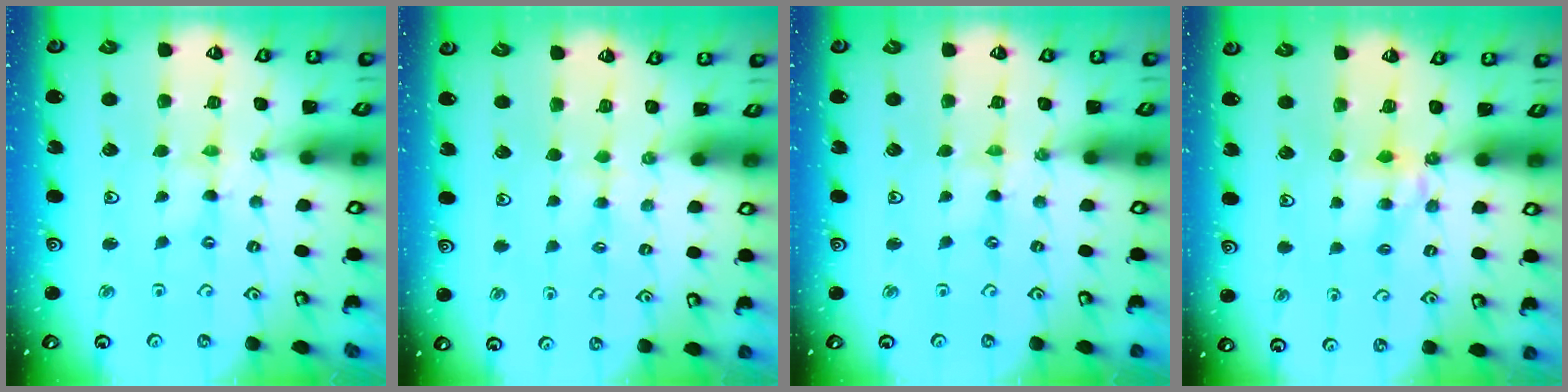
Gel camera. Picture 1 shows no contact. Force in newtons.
{"total": 2.0, "press": 2.0, "slide": 0.4}
{"total": 0.0}
{"total": 5.7, "press": 5.7, "slide": 0.5}